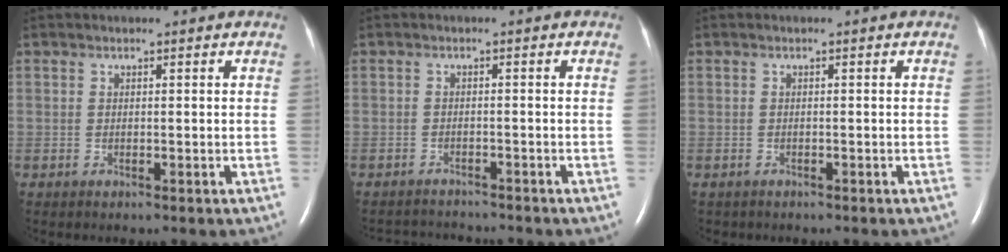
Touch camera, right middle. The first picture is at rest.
{"total": 4.7, "force": [-4.7, 0.2, 0.1], "torque": [-0.001, -0.003, -0.071]}
{"total": 0.9, "force": [-0.7, 0.5, 0.1], "torque": [-0.010, 0.001, -0.009]}